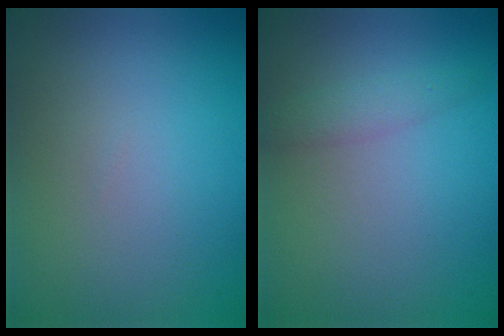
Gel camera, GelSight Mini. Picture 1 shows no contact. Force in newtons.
{"total": 1.6, "press": 1.6, "slide": 0.1}